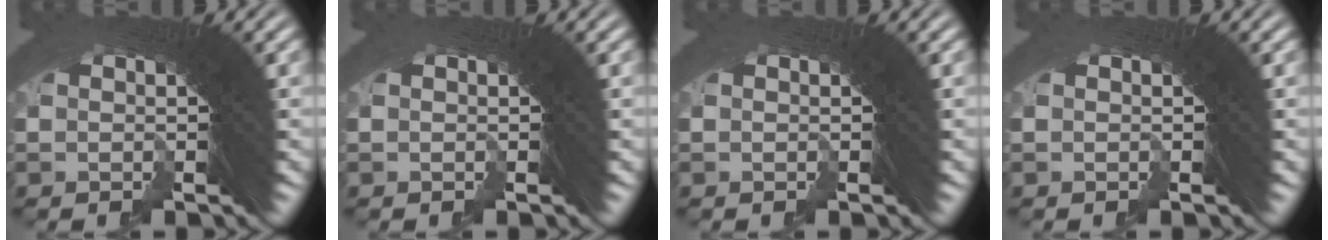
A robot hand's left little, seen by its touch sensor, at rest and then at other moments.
{"total": 0.0}
{"total": 0.0}
{"total": 0.0}